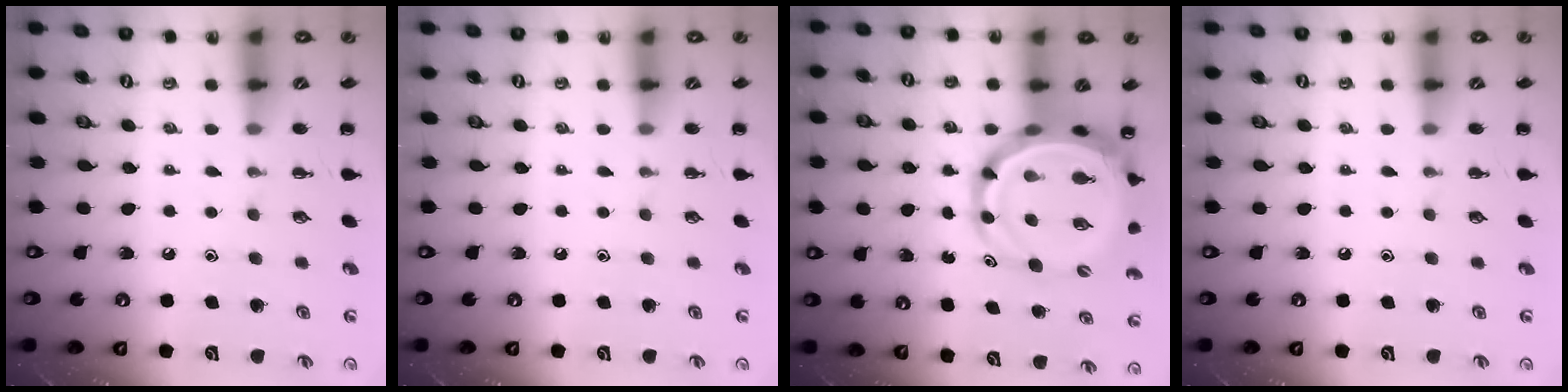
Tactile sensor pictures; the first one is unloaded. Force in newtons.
{"total": 0.0}
{"total": 10.7, "press": 10.3, "slide": 2.9}
{"total": 0.0}